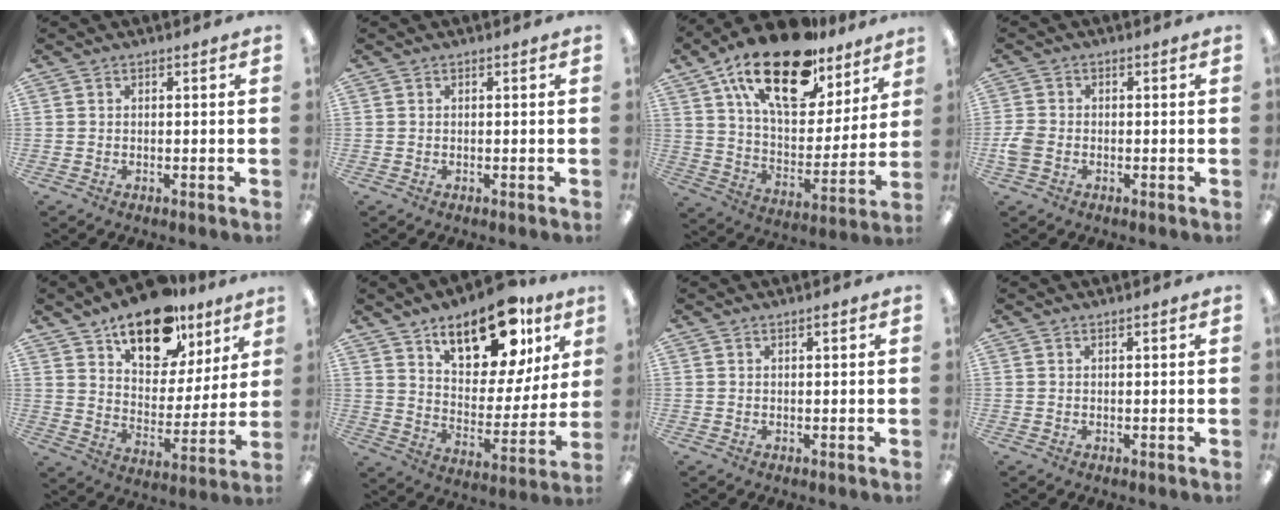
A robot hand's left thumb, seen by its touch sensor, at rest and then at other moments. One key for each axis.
{"total": 0.0}
{"total": 24.3, "fx": 16.1, "fy": 10.7, "fz": 14.7, "tx": -0.249, "ty": -0.087, "tz": 0.280}
{"total": 3.6, "fx": -0.9, "fy": 2.6, "fz": 2.3, "tx": -0.042, "ty": 0.007, "tz": -0.016}
{"total": 18.5, "fx": 12.8, "fy": 9.5, "fz": 9.3, "tx": -0.135, "ty": -0.073, "tz": 0.222}
{"total": 20.0, "fx": 13.0, "fy": 9.4, "fz": 11.9, "tx": -0.160, "ty": -0.073, "tz": 0.218}
{"total": 1.1, "fx": 0.8, "fy": 0.2, "fz": 0.7, "tx": -0.014, "ty": 0.000, "tz": 0.014}
{"total": 0.8, "fx": 0.7, "fy": 0.1, "fz": 0.4, "tx": -0.008, "ty": 0.001, "tz": 0.012}